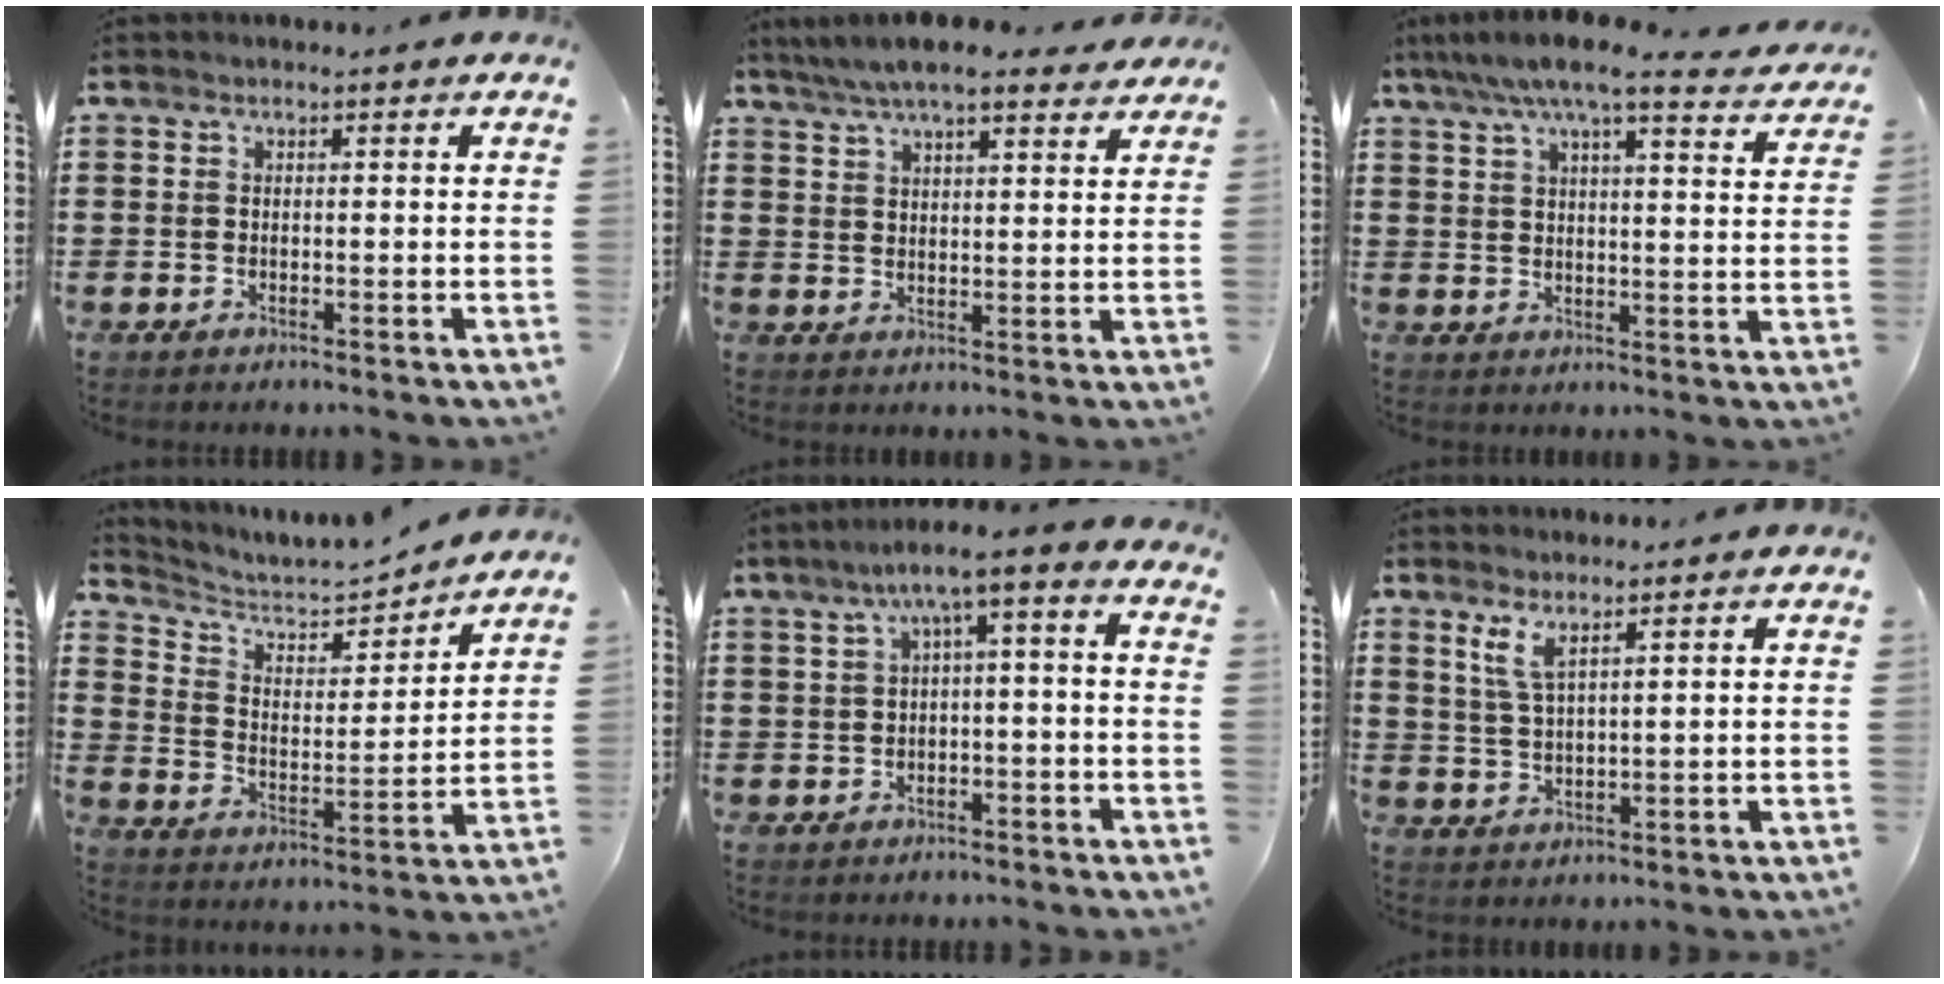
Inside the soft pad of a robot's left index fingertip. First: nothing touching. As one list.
[{"total": 6.4, "force": [5.8, 0.9, 2.7], "torque": [-0.069, -0.013, 0.105]}, {"total": 7.8, "force": [6.6, 0.3, 4.1], "torque": [-0.092, -0.030, 0.113]}, {"total": 4.8, "force": [4.2, 1.7, 1.6], "torque": [-0.055, -0.027, 0.065]}, {"total": 3.8, "force": [-1.1, 0.4, 3.7], "torque": [-0.074, -0.005, -0.031]}, {"total": 3.7, "force": [2.6, 0.6, 2.6], "torque": [-0.059, 0.000, 0.047]}]